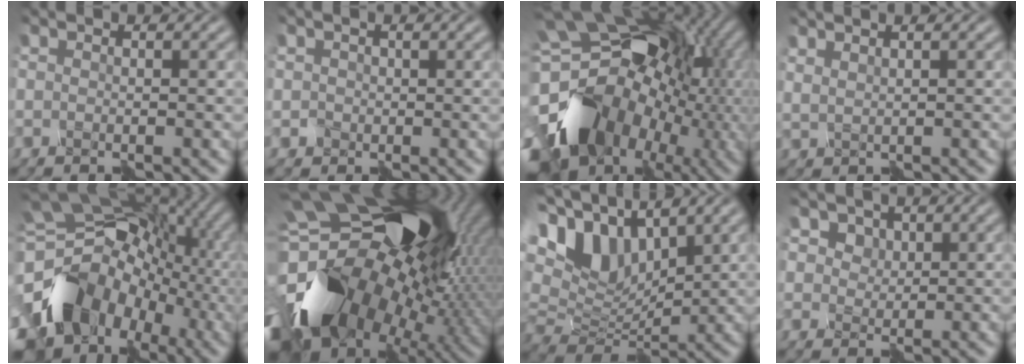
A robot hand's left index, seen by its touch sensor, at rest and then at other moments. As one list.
[{"total": 1.3, "force": [0.2, 0.9, -0.9], "torque": [0.015, 0.004, 0.005]}, {"total": 17.7, "force": [-0.9, 13.7, 11.2], "torque": [-0.195, -0.003, 0.015]}, {"total": 2.3, "force": [2.1, -0.3, -0.8], "torque": [0.012, 0.001, 0.036]}, {"total": 14.3, "force": [-2.9, 11.6, 7.8], "torque": [-0.164, -0.005, -0.042]}, {"total": 18.0, "force": [-0.1, 11.4, 13.9], "torque": [-0.253, -0.021, 0.008]}, {"total": 7.6, "force": [4.5, 4.2, 4.4], "torque": [-0.107, 0.012, 0.085]}, {"total": 4.9, "force": [3.4, 3.2, 1.5], "torque": [-0.040, 0.014, 0.038]}]